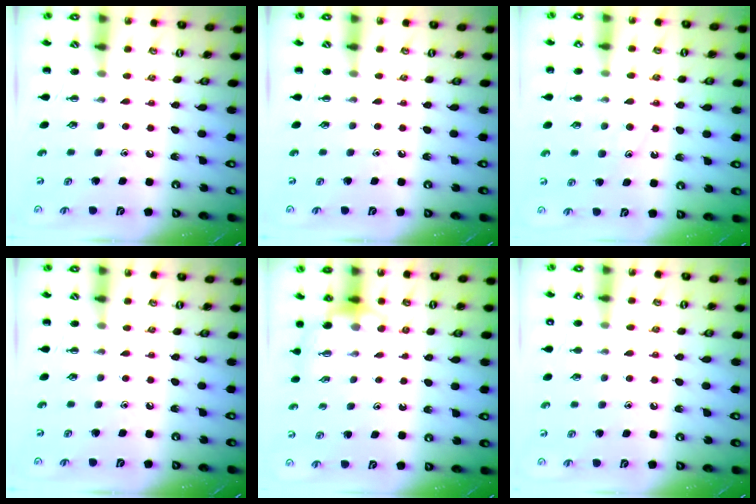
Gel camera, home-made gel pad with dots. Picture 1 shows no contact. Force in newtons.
{"total": 0.0}
{"total": 11.3, "press": 11.3, "slide": 1.0}
{"total": 0.0}
{"total": 3.9, "press": 3.9, "slide": 0.2}
{"total": 7.6, "press": 7.1, "slide": 2.7}